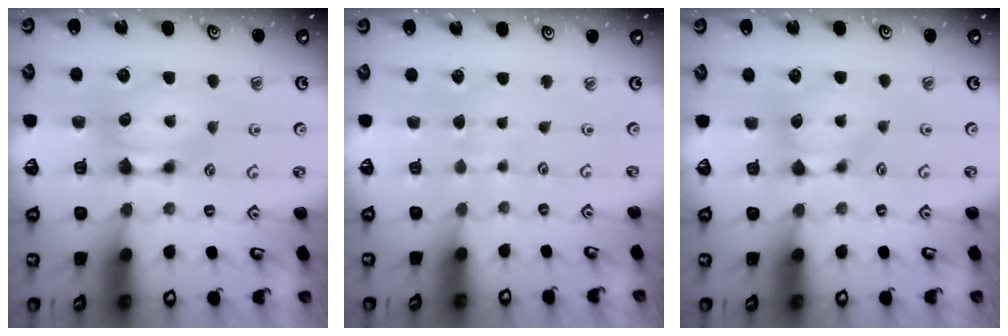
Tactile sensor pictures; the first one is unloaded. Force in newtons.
{"total": 4.4, "press": 4.4, "slide": 0.3}
{"total": 1.3, "press": 1.2, "slide": 0.6}